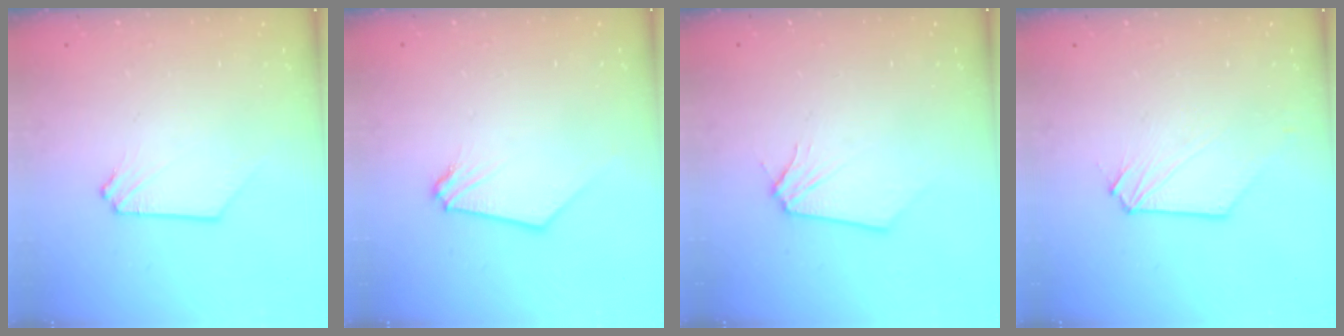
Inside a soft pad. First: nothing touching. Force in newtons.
{"total": 0.9, "press": 0.9, "slide": 0.2}
{"total": 0.0}
{"total": 0.5, "press": 0.5, "slide": 0.0}